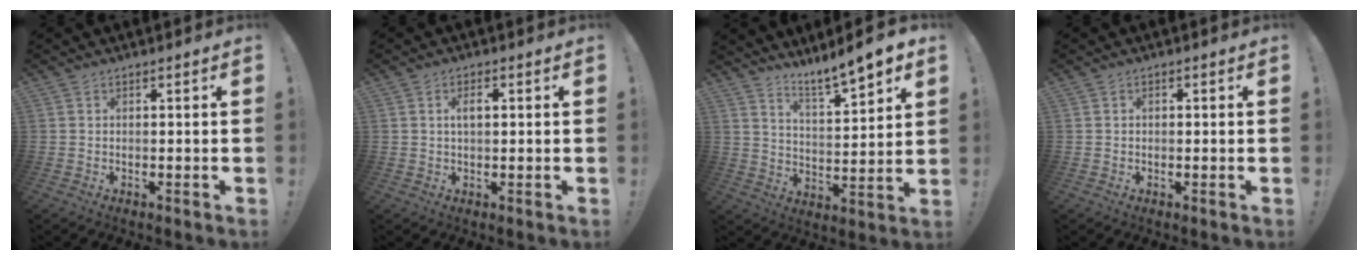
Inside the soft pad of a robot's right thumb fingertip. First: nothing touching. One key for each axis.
{"total": 2.8, "fx": 0.5, "fy": 1.4, "fz": 2.3, "tx": -0.024, "ty": -0.001, "tz": 0.002}
{"total": 9.2, "fx": 8.2, "fy": 0.4, "fz": 4.2, "tx": -0.067, "ty": -0.071, "tz": 0.139}
{"total": 0.6, "fx": -0.4, "fy": 0.4, "fz": 0.0, "tx": 0.001, "ty": 0.002, "tz": -0.007}